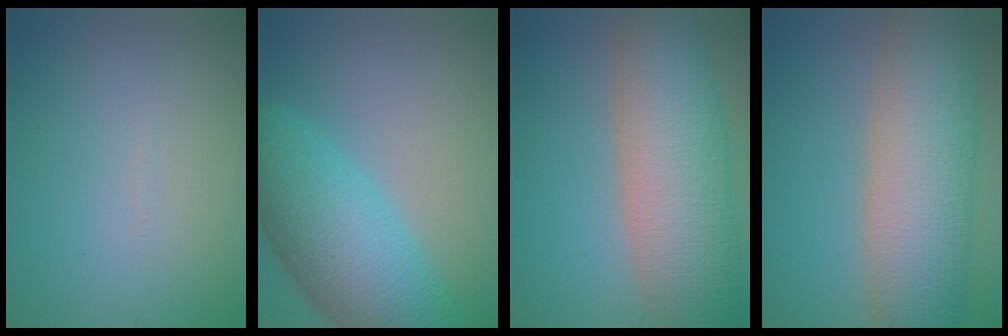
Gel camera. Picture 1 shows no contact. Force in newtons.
{"total": 10.0, "press": 10.0, "slide": 0.3}
{"total": 11.6, "press": 11.6, "slide": 0.8}
{"total": 11.1, "press": 11.1, "slide": 0.6}